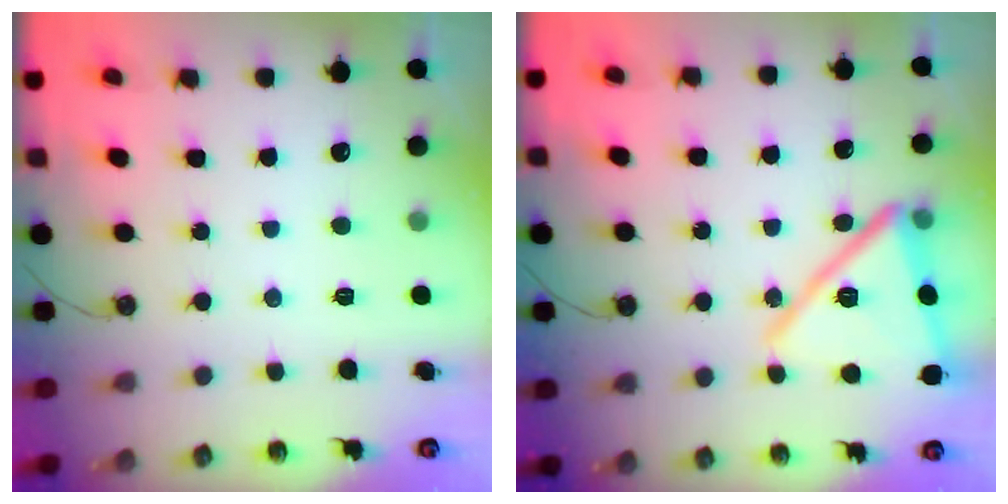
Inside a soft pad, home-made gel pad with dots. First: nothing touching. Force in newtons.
{"total": 18.5, "press": 17.3, "slide": 6.7}